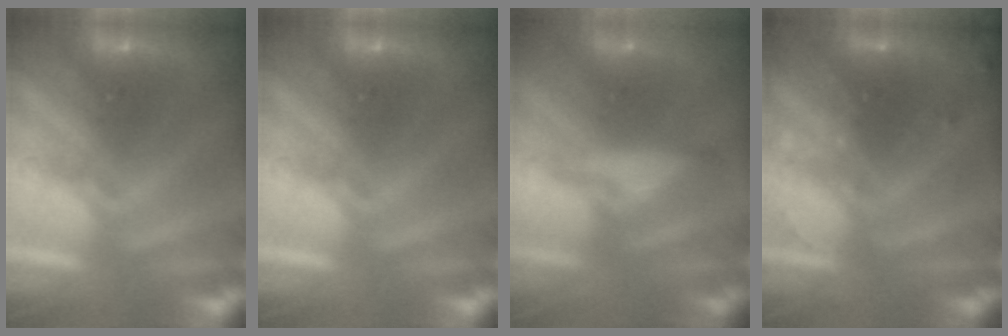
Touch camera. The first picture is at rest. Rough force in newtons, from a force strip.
{"total": 0.0}
{"total": 2.4}
{"total": 3.2}